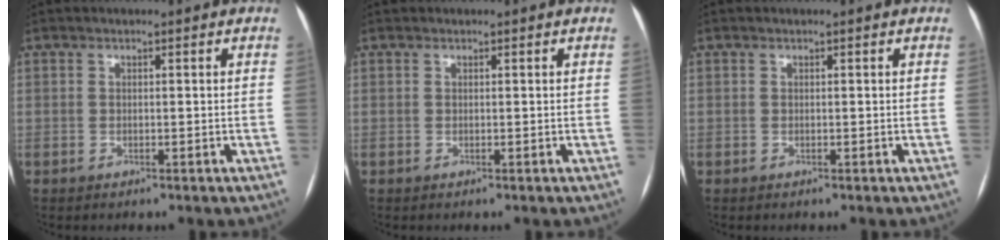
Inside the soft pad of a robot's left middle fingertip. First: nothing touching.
{"total": 0.0}
{"total": 0.0}